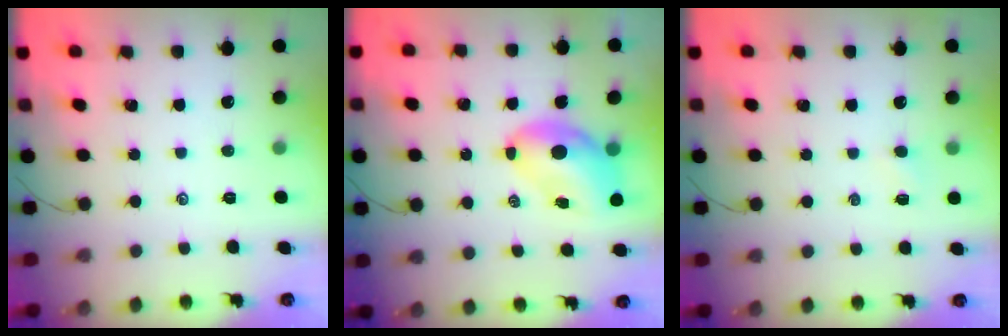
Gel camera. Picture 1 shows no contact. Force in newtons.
{"total": 7.4, "press": 7.1, "slide": 1.9}
{"total": 2.5, "press": 2.4, "slide": 0.8}